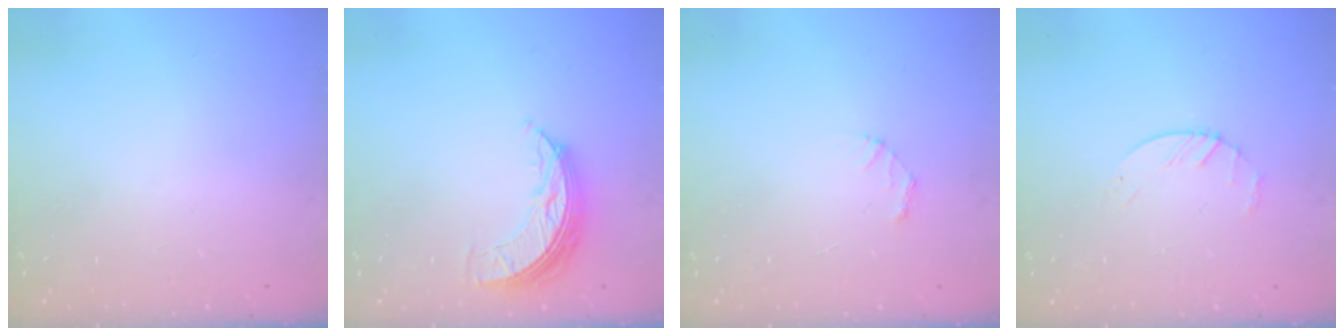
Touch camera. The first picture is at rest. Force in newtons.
{"total": 7.5, "press": 7.5, "slide": 0.4}
{"total": 1.9, "press": 1.9, "slide": 0.2}
{"total": 2.2, "press": 2.2, "slide": 0.3}